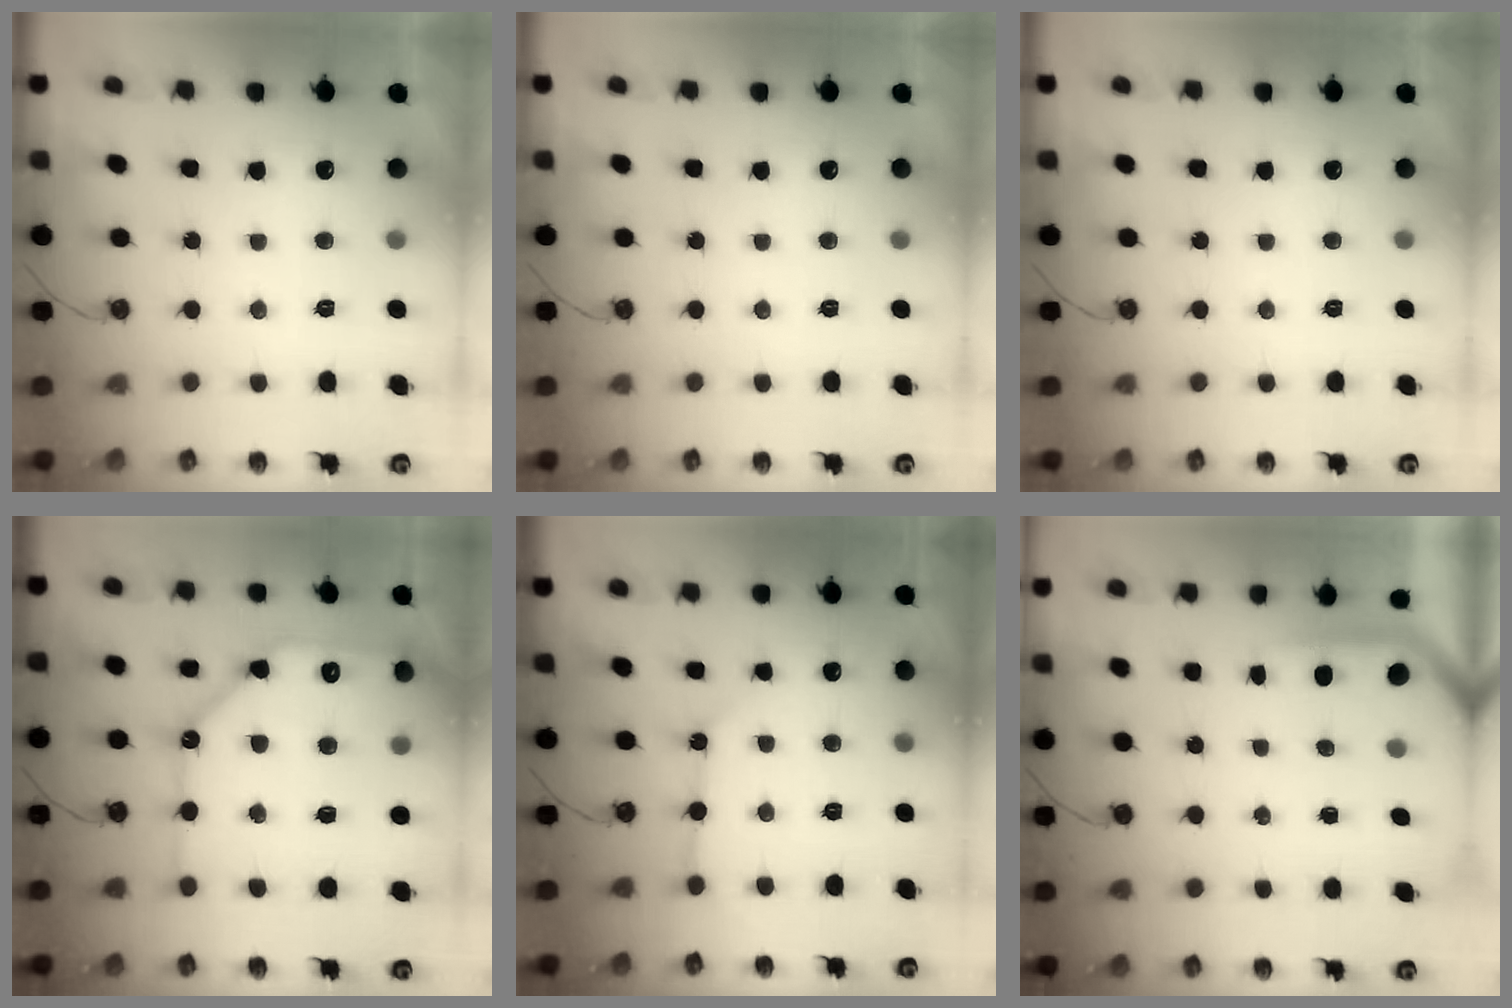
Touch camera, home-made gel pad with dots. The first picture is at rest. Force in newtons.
{"total": 0.0}
{"total": 0.0}
{"total": 18.8, "press": 18.7, "slide": 1.0}
{"total": 5.4, "press": 5.4, "slide": 0.6}
{"total": 2.7, "press": 2.7, "slide": 0.4}